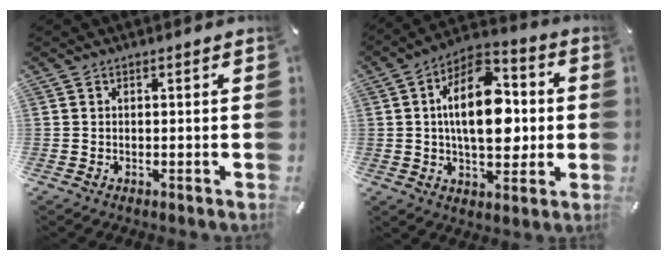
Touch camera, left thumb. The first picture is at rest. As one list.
[{"total": 17.8, "force": [1.4, 10.4, 14.4], "torque": [-0.242, 0.003, 0.022]}]